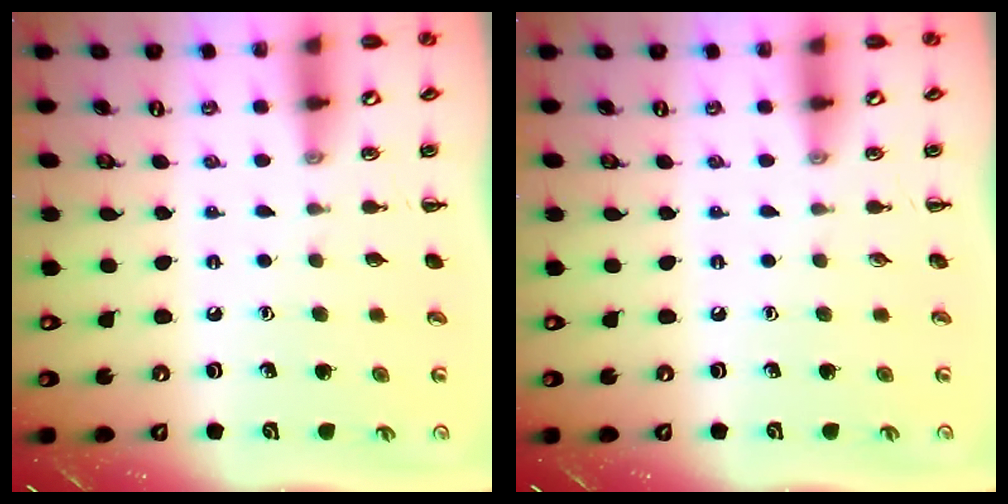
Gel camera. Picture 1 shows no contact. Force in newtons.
{"total": 0.0}